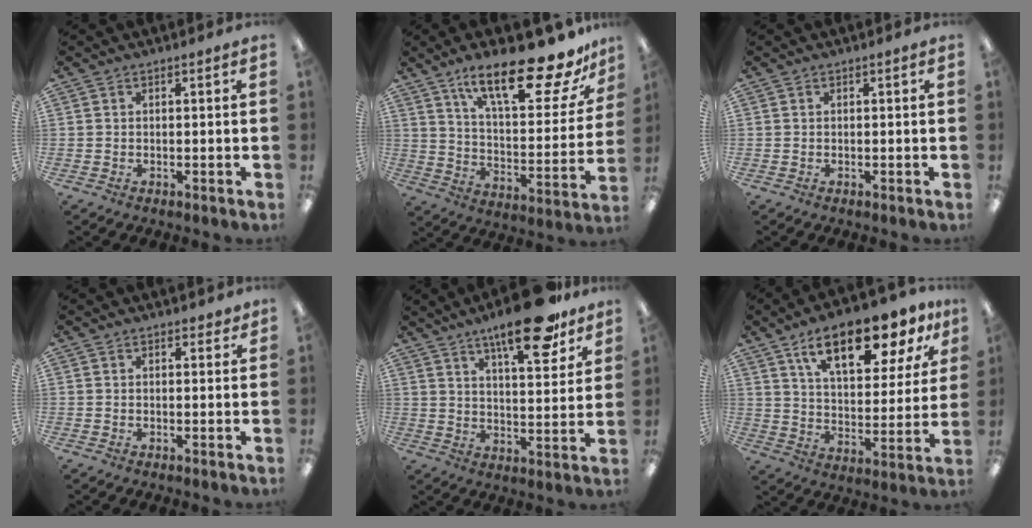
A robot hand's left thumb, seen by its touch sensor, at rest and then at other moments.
{"total": 23.5, "force": [16.2, 6.7, 15.6], "torque": [-0.240, -0.100, 0.263]}
{"total": 0.0}
{"total": 1.4, "force": [1.2, 0.6, 0.3], "torque": [0.001, -0.004, 0.020]}
{"total": 16.5, "force": [11.6, 4.7, 10.7], "torque": [-0.156, -0.064, 0.185]}
{"total": 18.0, "force": [11.9, 7.1, 11.5], "torque": [-0.179, -0.057, 0.196]}